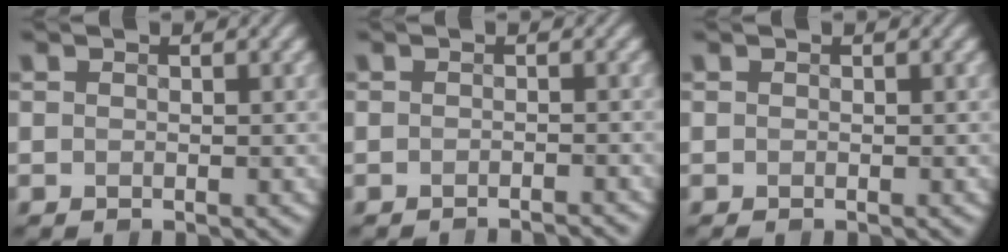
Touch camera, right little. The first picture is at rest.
{"total": 1.9, "force": [-1.9, 0.0, 0.4], "torque": [0.001, 0.001, -0.025]}
{"total": 0.0}